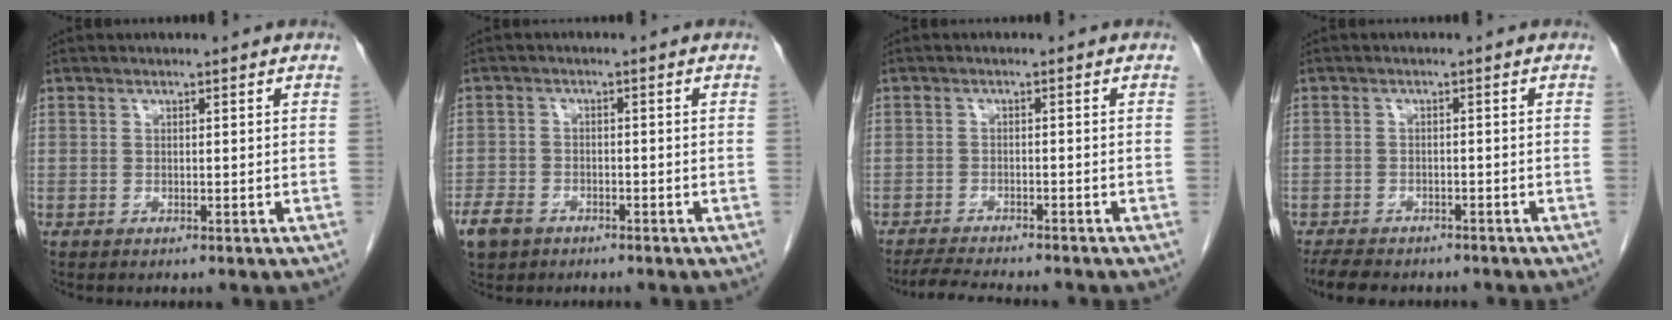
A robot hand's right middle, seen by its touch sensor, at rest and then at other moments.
{"total": 4.7, "force": [-3.2, 2.8, 1.8], "torque": [-0.038, 0.000, -0.057]}
{"total": 5.8, "force": [-5.4, 0.1, 2.1], "torque": [-0.037, -0.018, -0.089]}
{"total": 7.2, "force": [-6.1, 2.6, 2.8], "torque": [-0.047, -0.009, -0.088]}